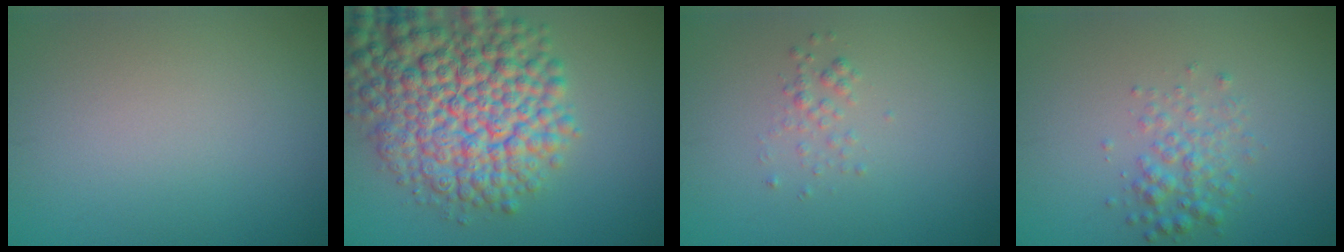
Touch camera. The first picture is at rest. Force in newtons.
{"total": 11.0, "press": 11.0, "slide": 0.4}
{"total": 1.0, "press": 1.0, "slide": 0.1}
{"total": 2.3, "press": 2.3, "slide": 0.1}